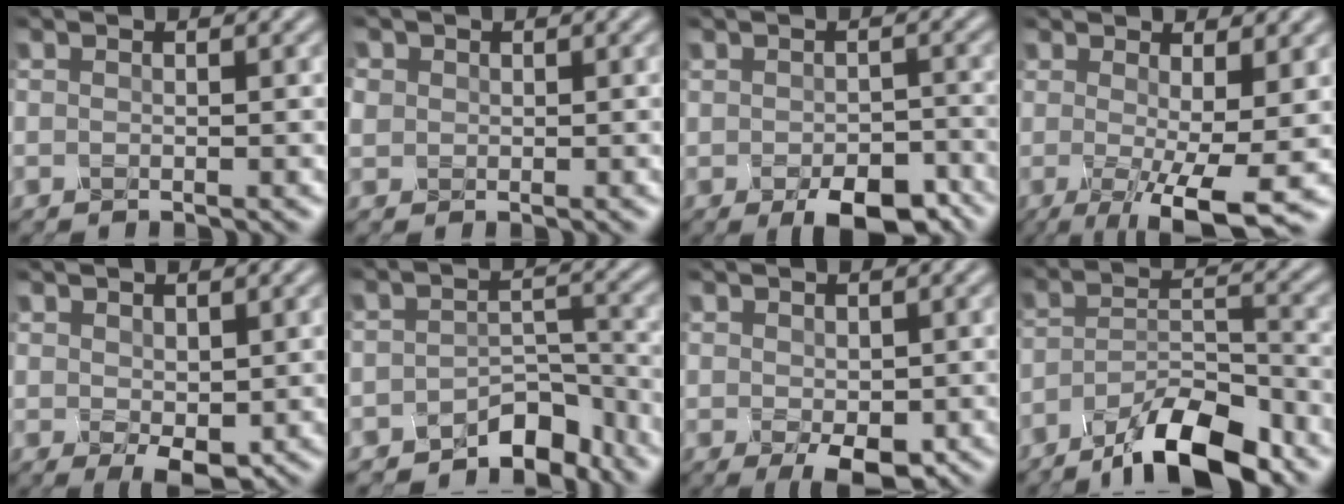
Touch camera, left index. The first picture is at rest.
{"total": 1.2, "force": [0.4, 1.1, 0.0], "torque": [-0.003, -0.003, 0.008]}
{"total": 5.0, "force": [-2.8, 2.5, 3.2], "torque": [-0.043, -0.012, -0.035]}
{"total": 7.1, "force": [-1.2, 1.6, 6.8], "torque": [-0.094, -0.016, -0.016]}
{"total": 2.4, "force": [0.5, 1.4, 1.8], "torque": [-0.035, -0.009, 0.017]}
{"total": 4.8, "force": [-4.0, 2.2, 1.7], "torque": [-0.011, -0.002, -0.066]}
{"total": 2.6, "force": [-0.7, 1.4, 2.0], "torque": [-0.036, -0.009, -0.002]}
{"total": 7.9, "force": [-5.9, 1.9, 4.8], "torque": [-0.083, 0.001, -0.104]}